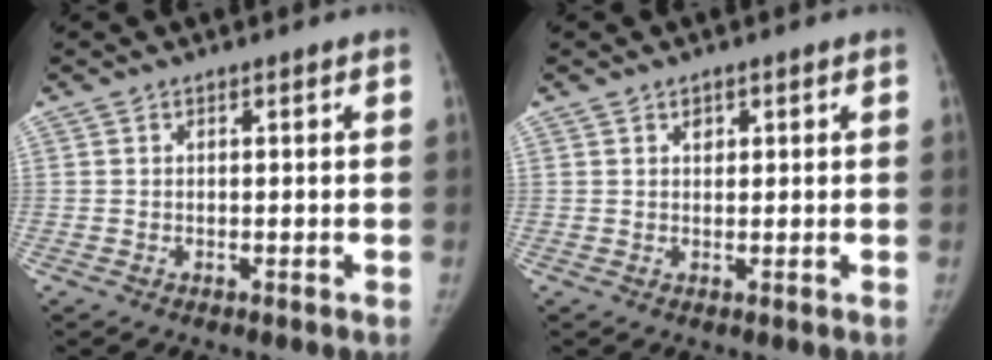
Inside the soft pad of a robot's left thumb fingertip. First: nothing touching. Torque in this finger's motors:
{"motor_torque": [0.15, 0.01, 0.59, -0.11, 0.05]}